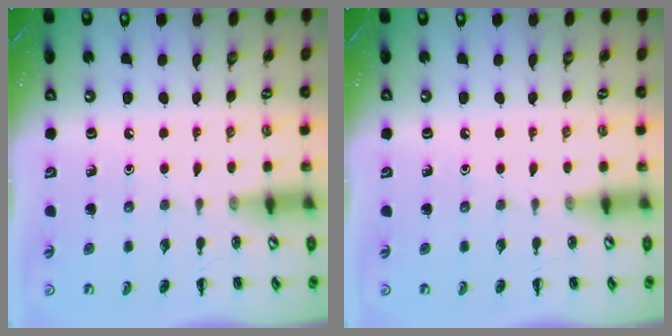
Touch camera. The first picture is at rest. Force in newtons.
{"total": 0.0}